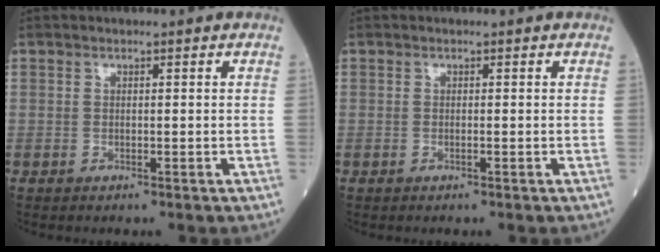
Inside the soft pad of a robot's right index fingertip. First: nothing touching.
{"total": 0.0}